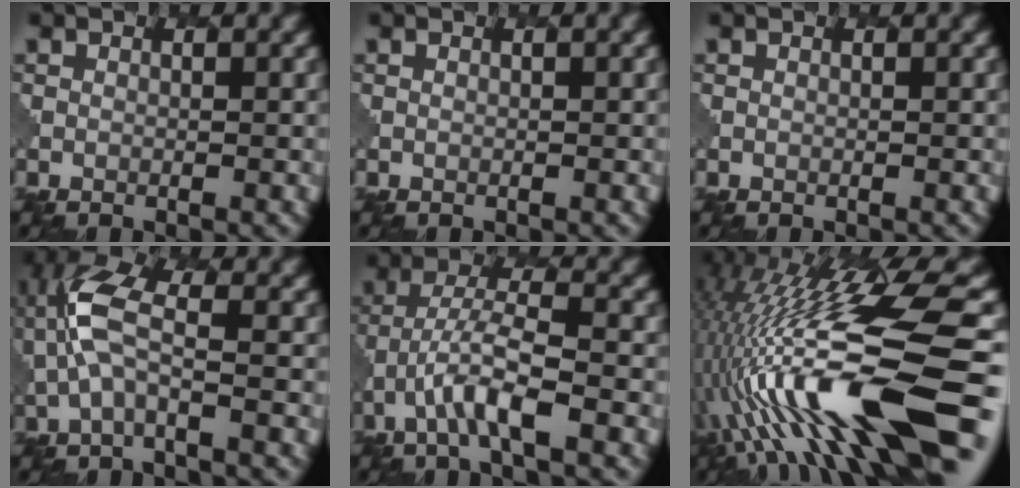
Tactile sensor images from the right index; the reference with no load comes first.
{"total": 0.9, "force": [0.3, 0.3, 0.8], "torque": [-0.007, -0.002, -0.001]}
{"total": 0.0}
{"total": 4.4, "force": [-0.1, 1.6, 4.1], "torque": [-0.102, 0.014, -0.007]}
{"total": 4.6, "force": [-2.1, 0.8, 4.0], "torque": [-0.080, 0.008, -0.042]}
{"total": 15.7, "force": [-2.4, 3.7, 15.0], "torque": [-0.285, 0.023, -0.031]}